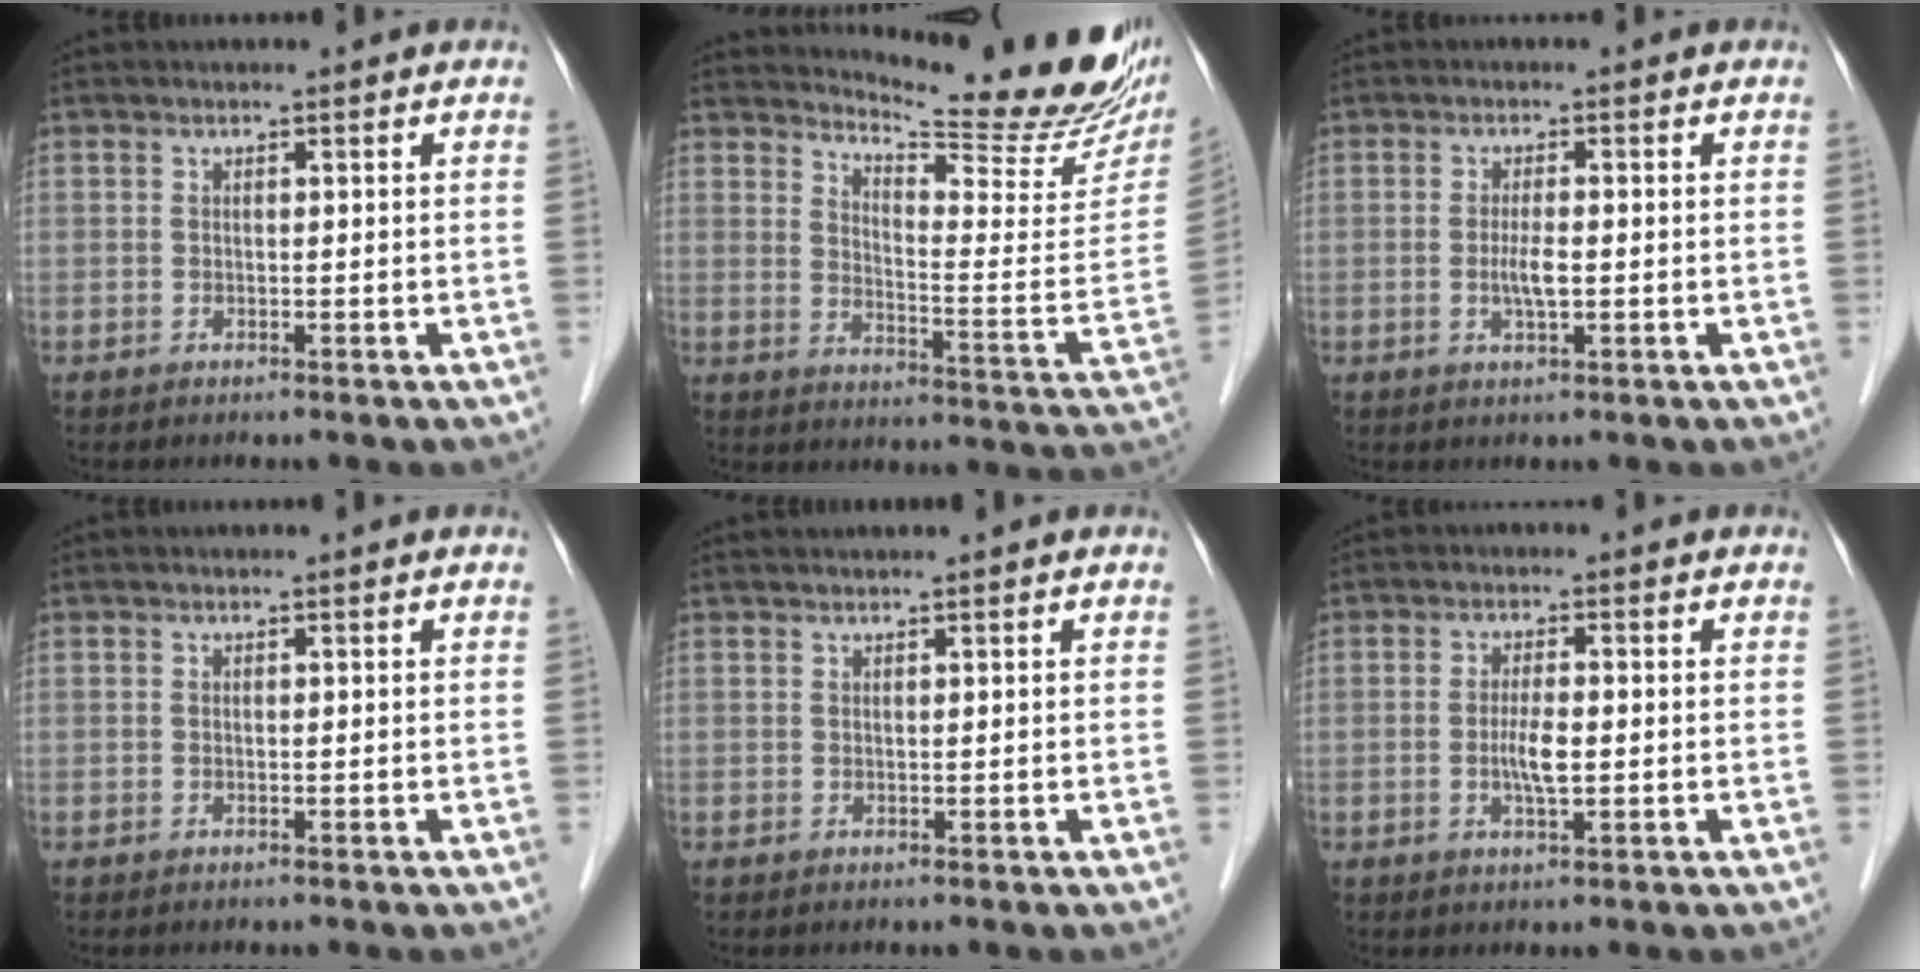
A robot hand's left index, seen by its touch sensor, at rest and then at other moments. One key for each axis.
{"total": 19.5, "fx": 18.0, "fy": 1.7, "fz": 7.5, "tx": -0.115, "ty": -0.100, "tz": 0.223}
{"total": 2.6, "fx": -0.3, "fy": 0.4, "fz": 2.6, "tx": -0.054, "ty": -0.003, "tz": -0.005}
{"total": 0.0}
{"total": 1.8, "fx": 1.6, "fy": -0.2, "fz": 0.9, "tx": -0.009, "ty": 0.022, "tz": 0.032}
{"total": 3.3, "fx": -0.4, "fy": 0.5, "fz": 3.2, "tx": -0.067, "ty": -0.003, "tz": -0.006}